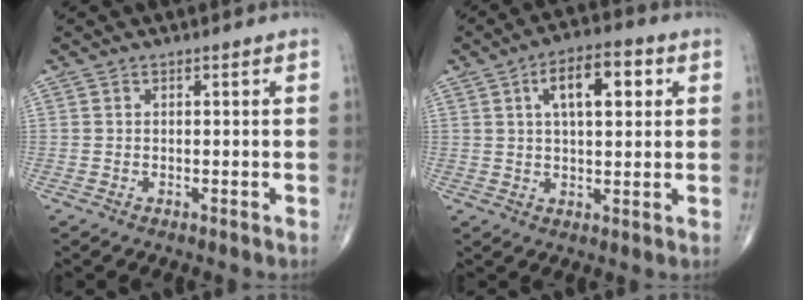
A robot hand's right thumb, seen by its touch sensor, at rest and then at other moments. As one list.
[{"total": 10.2, "force": [3.2, 4.5, 8.5], "torque": [-0.119, 0.007, 0.047]}]